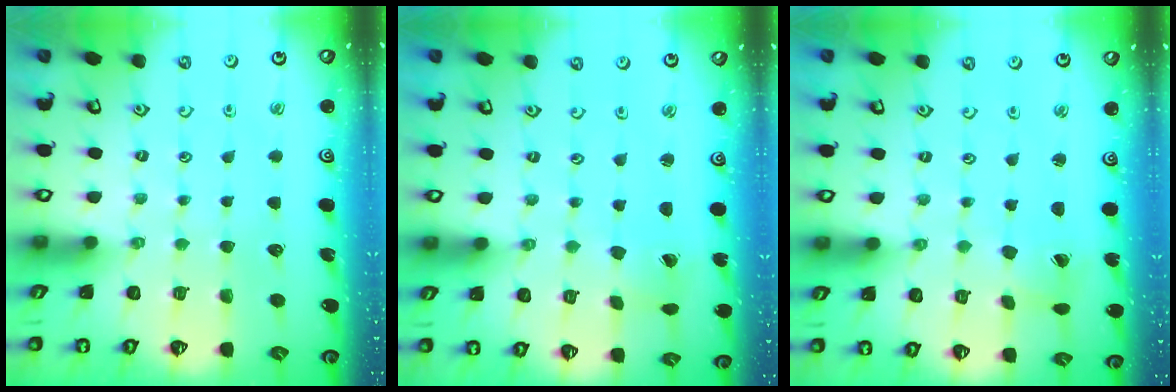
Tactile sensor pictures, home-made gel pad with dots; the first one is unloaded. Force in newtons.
{"total": 1.9, "press": 1.8, "slide": 0.7}
{"total": 2.0, "press": 2.0, "slide": 0.2}